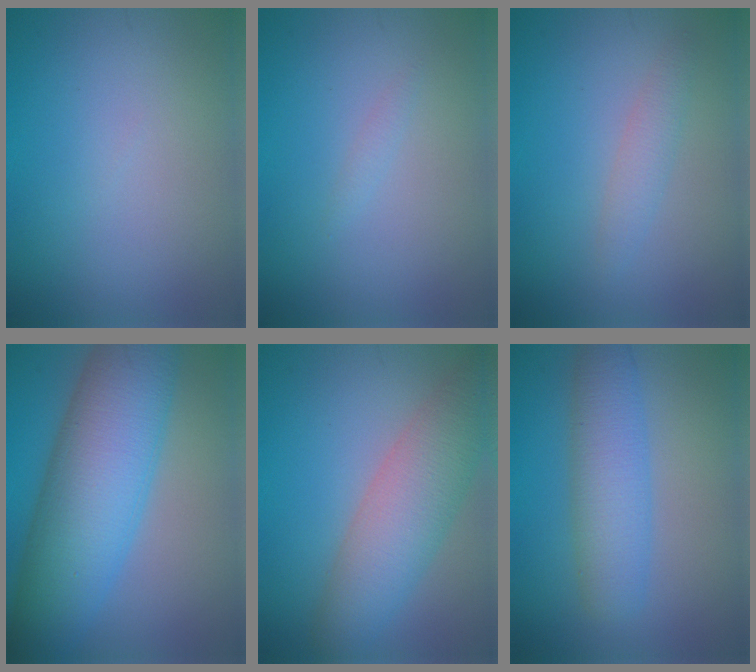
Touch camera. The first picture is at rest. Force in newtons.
{"total": 0.6, "press": 0.6, "slide": 0.1}
{"total": 1.7, "press": 1.7, "slide": 0.1}
{"total": 11.7, "press": 11.7, "slide": 0.1}
{"total": 7.0, "press": 6.9, "slide": 0.5}
{"total": 5.1, "press": 5.1, "slide": 0.1}